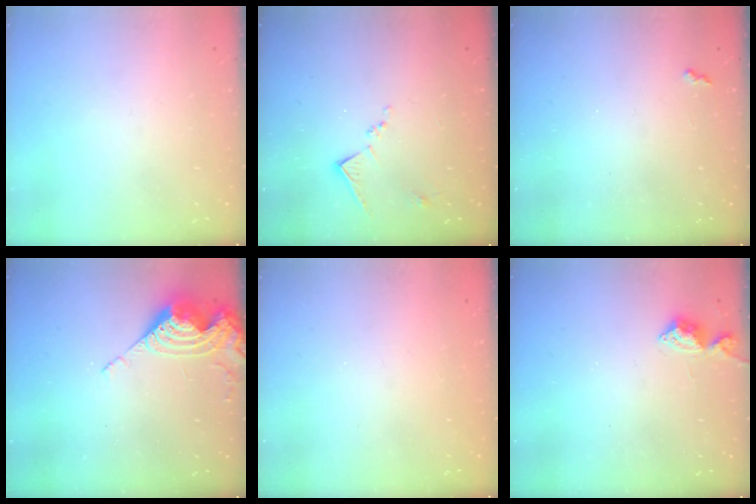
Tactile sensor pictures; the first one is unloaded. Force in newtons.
{"total": 8.5, "press": 8.5, "slide": 0.3}
{"total": 1.9, "press": 1.8, "slide": 0.5}
{"total": 8.9, "press": 8.9, "slide": 0.9}
{"total": 1.1, "press": 1.0, "slide": 0.1}
{"total": 5.8, "press": 5.7, "slide": 0.7}